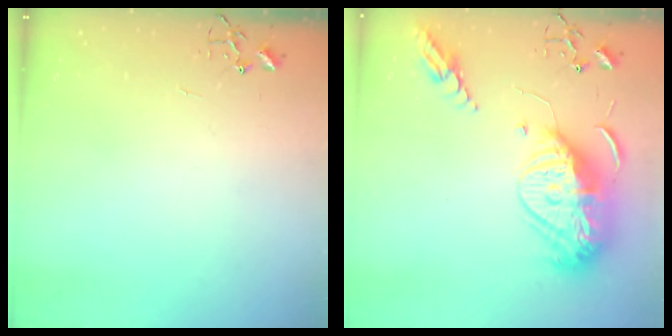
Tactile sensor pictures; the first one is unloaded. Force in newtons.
{"total": 19.6, "press": 19.5, "slide": 1.9}